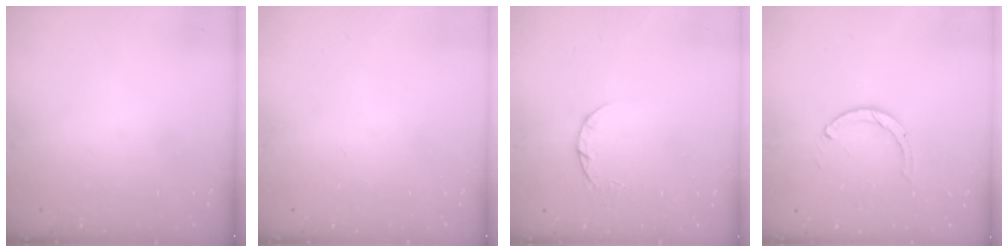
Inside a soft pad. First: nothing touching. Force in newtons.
{"total": 0.0}
{"total": 2.3, "press": 2.3, "slide": 0.3}
{"total": 1.9, "press": 1.9, "slide": 0.2}